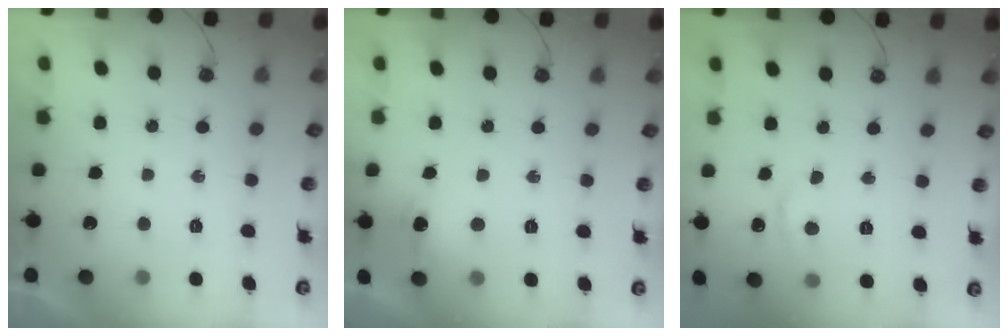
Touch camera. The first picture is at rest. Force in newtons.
{"total": 6.4, "press": 6.4, "slide": 0.4}
{"total": 5.5, "press": 5.4, "slide": 0.7}